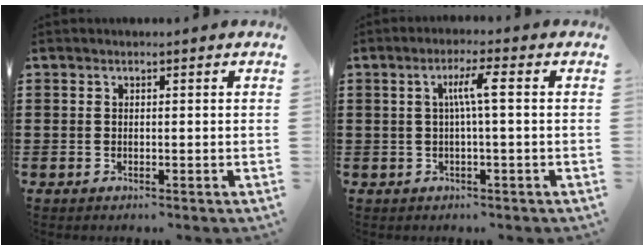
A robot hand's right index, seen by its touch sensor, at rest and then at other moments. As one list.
[{"total": 4.3, "force": [0.3, 0.1, 4.3], "torque": [-0.081, 0.003, 0.000]}]